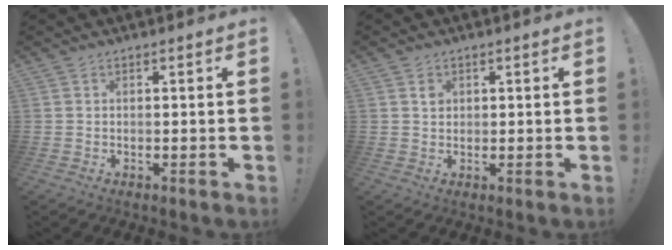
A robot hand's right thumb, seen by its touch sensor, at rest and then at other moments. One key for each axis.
{"total": 1.7, "fx": 0.6, "fy": 1.5, "fz": 0.5, "tx": 0.011, "ty": -0.007, "tz": 0.006}